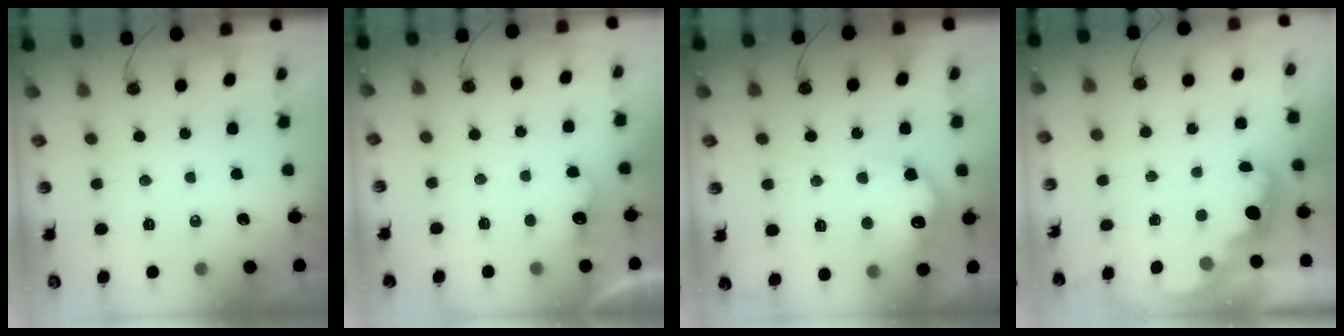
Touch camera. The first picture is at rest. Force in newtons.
{"total": 4.2, "press": 4.1, "slide": 1.0}
{"total": 15.4, "press": 15.4, "slide": 0.9}
{"total": 2.2, "press": 2.2, "slide": 0.5}